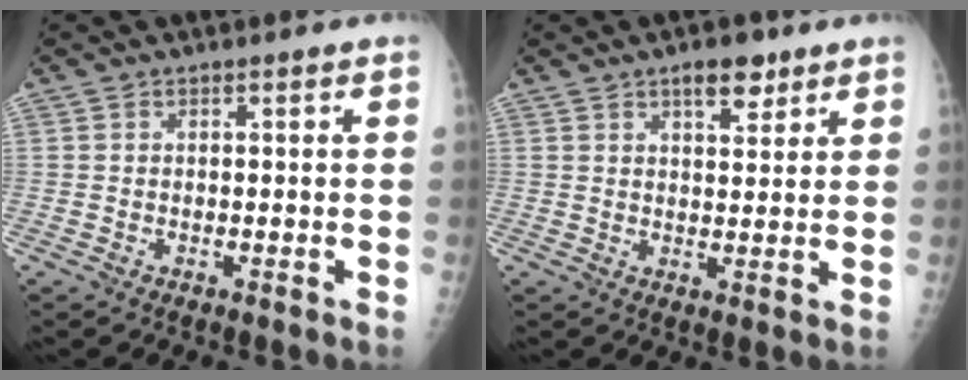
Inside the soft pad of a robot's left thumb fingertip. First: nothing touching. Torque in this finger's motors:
{"motor_torque": [0.27, -0.25, 0.39, -0.15, 0.02]}